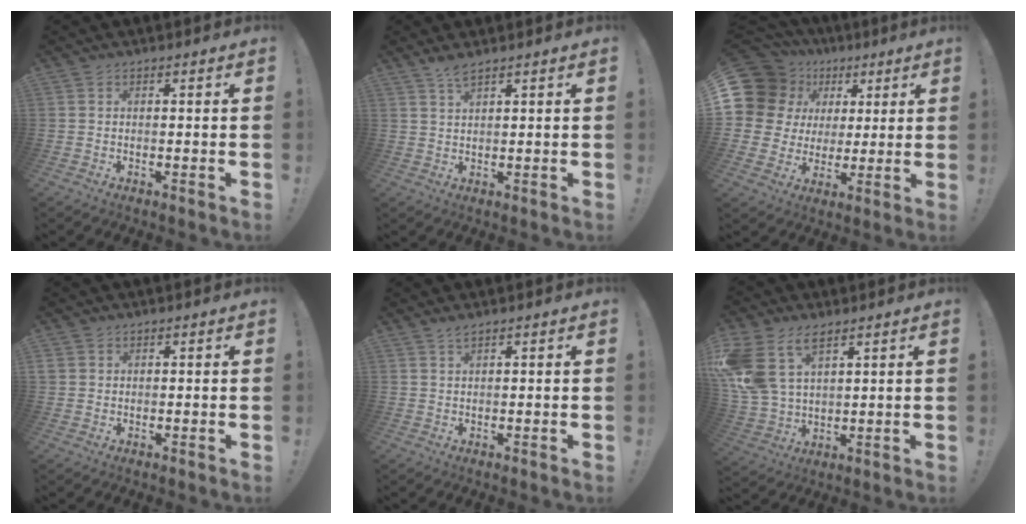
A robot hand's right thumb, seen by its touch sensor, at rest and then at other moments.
{"total": 2.8, "force": [2.2, 0.4, 1.7], "torque": [-0.038, -0.009, 0.040]}
{"total": 14.2, "force": [5.1, 12.0, 5.7], "torque": [-0.107, -0.028, 0.115]}
{"total": 1.5, "force": [0.8, 1.3, 0.3], "torque": [-0.009, 0.002, 0.016]}
{"total": 1.3, "force": [1.0, 0.0, 0.9], "torque": [-0.018, 0.000, 0.018]}
{"total": 13.6, "force": [7.2, 8.3, 8.1], "torque": [-0.175, -0.031, 0.142]}